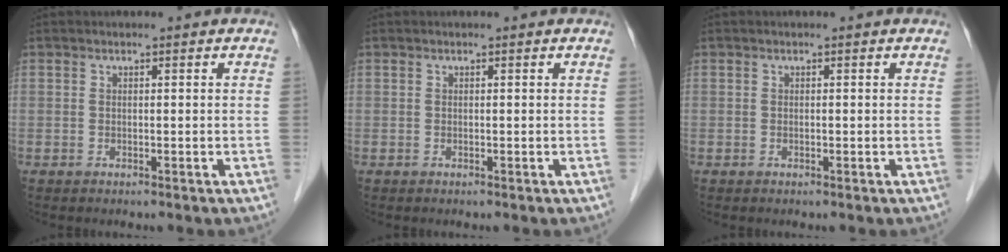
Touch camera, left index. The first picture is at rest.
{"total": 0.0}
{"total": 0.0}